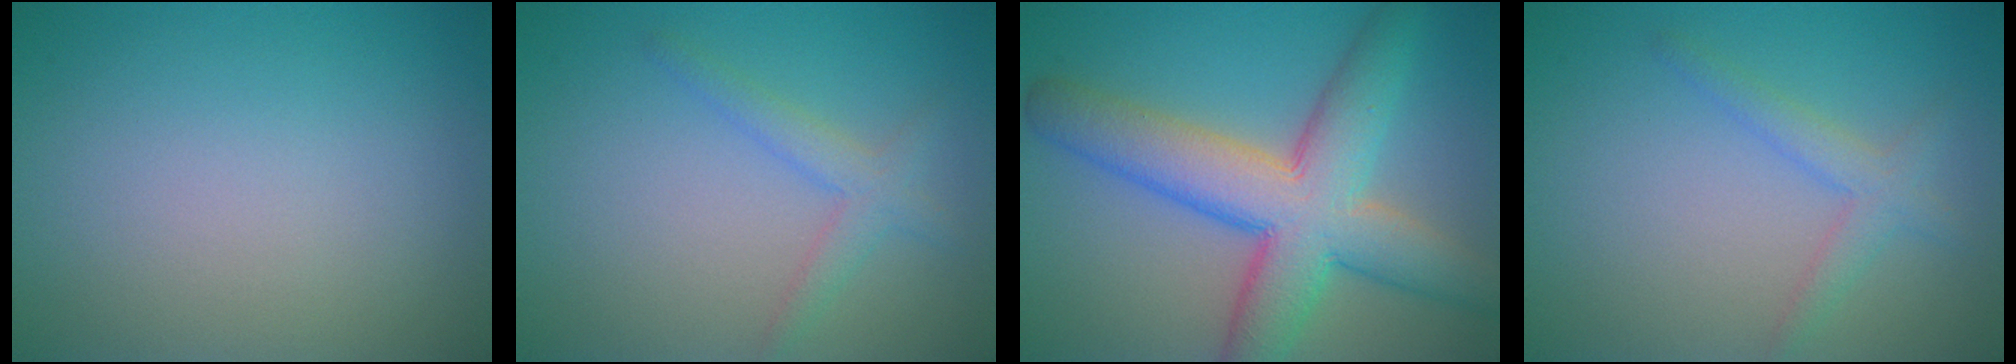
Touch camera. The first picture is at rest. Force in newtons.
{"total": 2.2, "press": 2.2, "slide": 0.1}
{"total": 9.4, "press": 9.4, "slide": 0.5}
{"total": 2.2, "press": 2.2, "slide": 0.1}